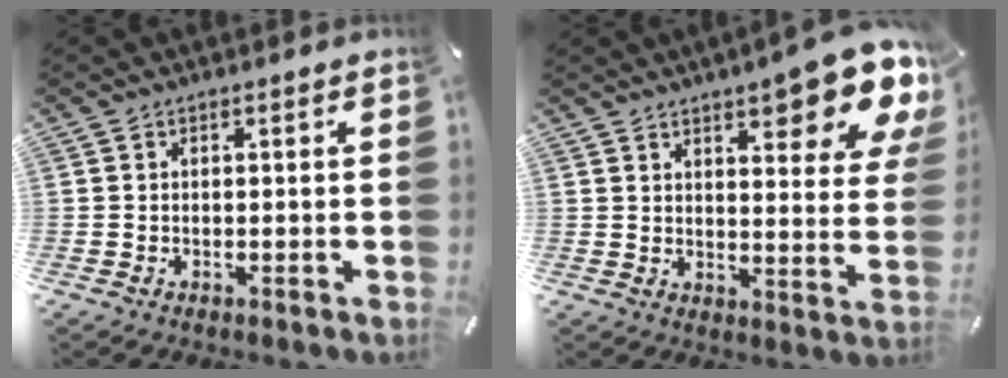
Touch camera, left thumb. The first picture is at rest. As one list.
[{"total": 14.1, "force": [9.5, 4.3, 9.4], "torque": [-0.121, -0.065, 0.157]}]